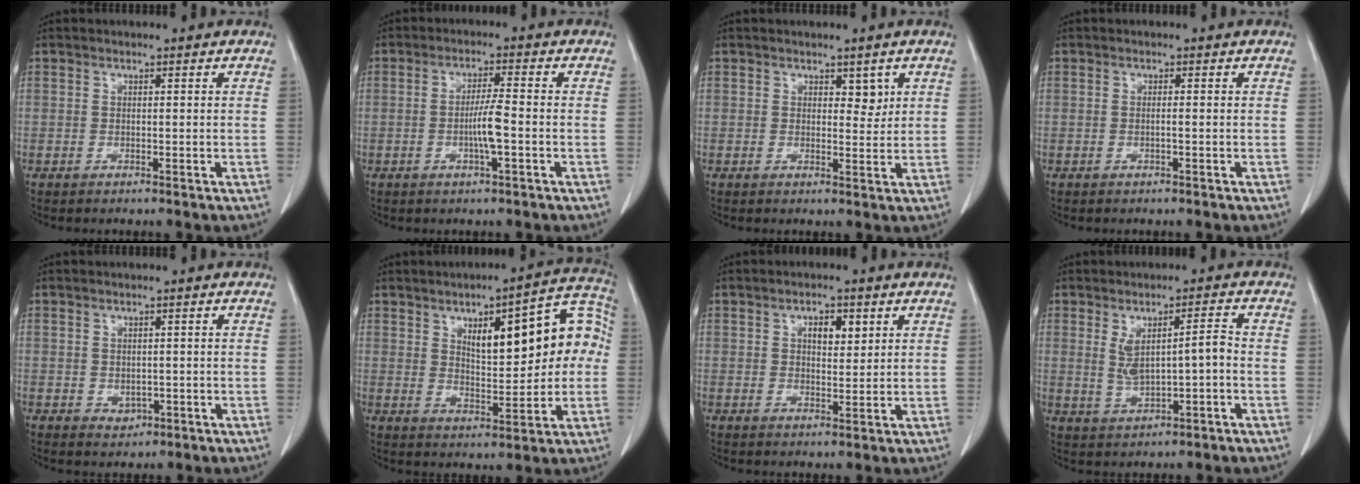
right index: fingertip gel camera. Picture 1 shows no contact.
{"total": 4.6, "force": [-1.1, 0.0, 4.4], "torque": [-0.086, -0.003, -0.022]}
{"total": 2.3, "force": [1.2, 1.4, 1.4], "torque": [-0.011, -0.006, 0.019]}
{"total": 0.6, "force": [-0.2, -0.1, 0.6], "torque": [-0.010, 0.001, -0.003]}
{"total": 1.7, "force": [-0.4, 1.4, 0.8], "torque": [-0.010, 0.001, 0.004]}
{"total": 15.2, "force": [2.8, 5.4, 13.9], "torque": [-0.178, 0.041, 0.044]}
{"total": 3.8, "force": [1.5, 1.8, 2.9], "torque": [-0.045, 0.001, 0.024]}
{"total": 5.6, "force": [0.0, 1.3, 5.4], "torque": [-0.098, 0.011, 0.010]}